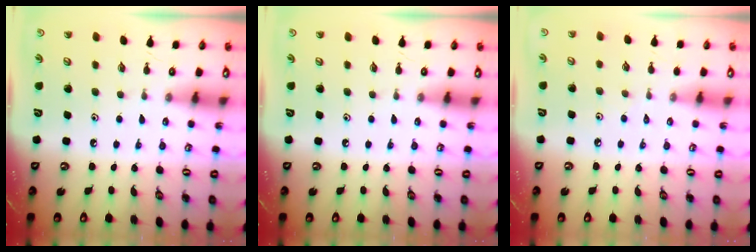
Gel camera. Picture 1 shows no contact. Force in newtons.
{"total": 0.0}
{"total": 2.2, "press": 2.2, "slide": 0.5}